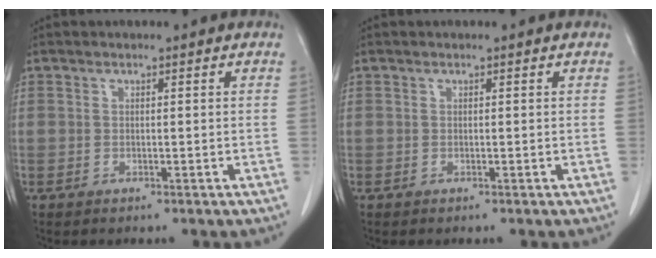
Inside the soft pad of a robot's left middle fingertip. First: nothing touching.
{"total": 0.0}